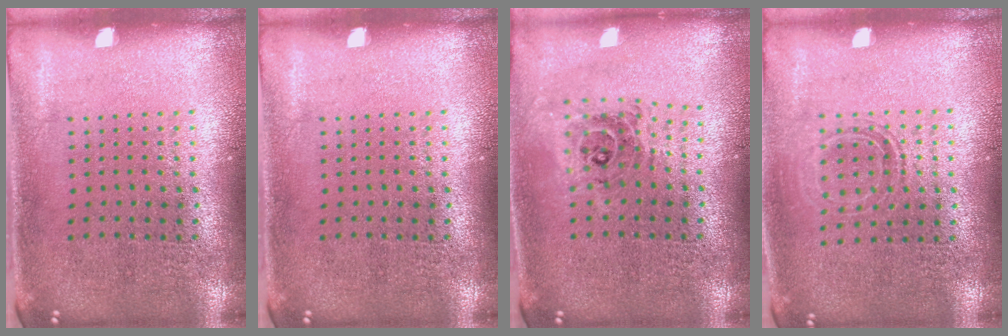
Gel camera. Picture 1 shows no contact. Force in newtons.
{"total": 0.0}
{"total": 0.8, "press": 0.8, "slide": 0.2}
{"total": 1.2, "press": 1.1, "slide": 0.6}